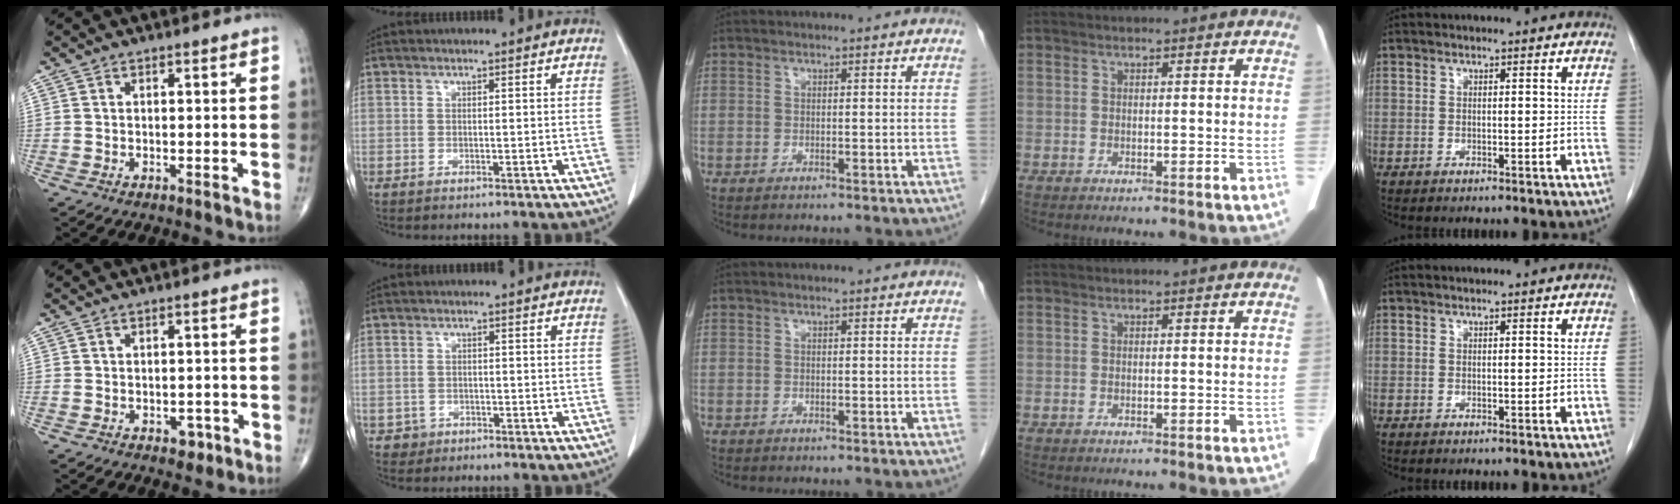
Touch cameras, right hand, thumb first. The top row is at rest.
{"thumb": {"total": 2.2, "force": [-1.0, 1.6, 1.2], "torque": [-0.001, 0.004, -0.010]}, "index": {"total": 2.0, "force": [-1.0, 1.7, -0.2], "torque": [0.006, 0.010, -0.016]}}